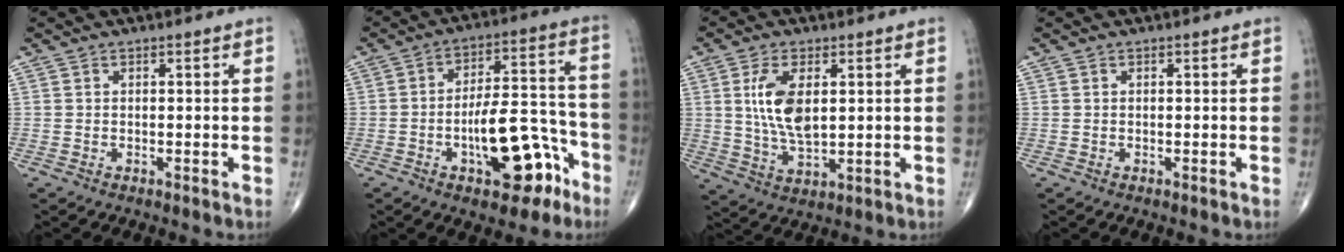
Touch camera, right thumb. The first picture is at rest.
{"total": 15.4, "force": [-6.7, 6.6, 12.2], "torque": [-0.157, 0.058, -0.092]}
{"total": 9.6, "force": [2.0, 4.6, 8.2], "torque": [-0.158, -0.014, 0.044]}
{"total": 0.0}